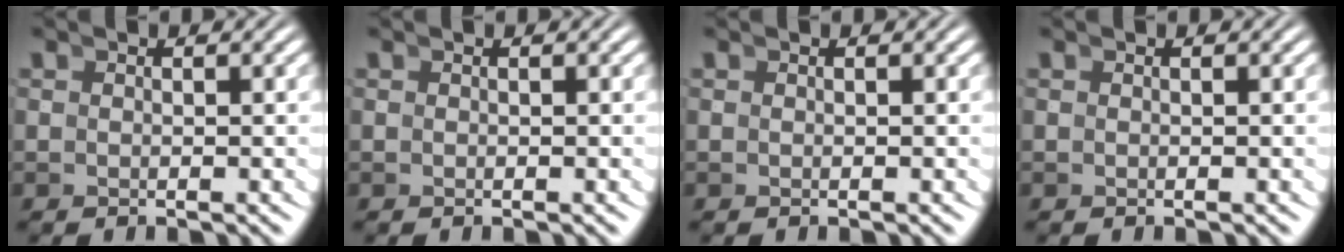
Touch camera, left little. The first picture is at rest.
{"total": 0.0}
{"total": 0.0}
{"total": 0.0}